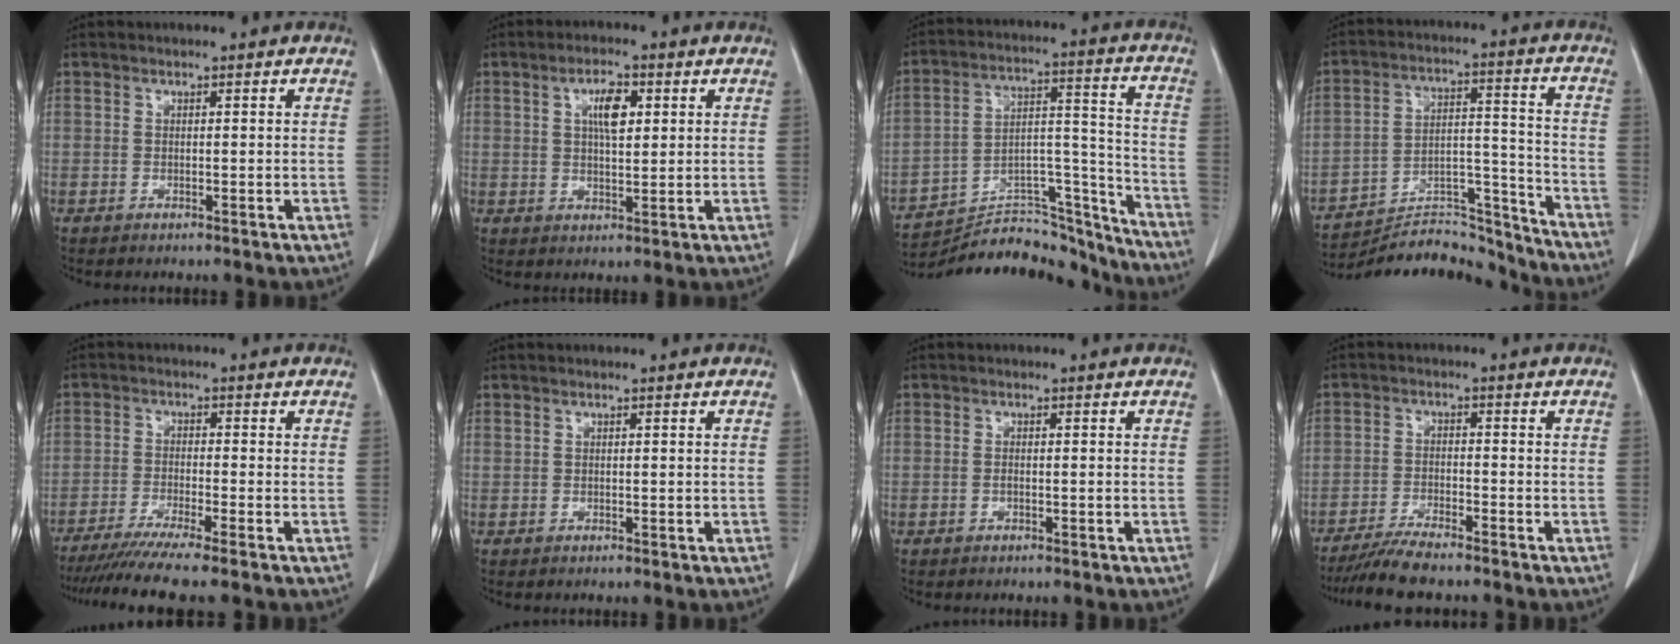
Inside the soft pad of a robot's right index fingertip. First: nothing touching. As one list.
[{"total": 5.1, "force": [1.6, 1.7, 4.5], "torque": [-0.080, 0.003, 0.028]}, {"total": 23.9, "force": [-22.6, 4.8, 5.8], "torque": [-0.093, 0.037, -0.340]}, {"total": 16.3, "force": [-16.0, 2.5, 1.6], "torque": [-0.024, 0.053, -0.246]}, {"total": 9.4, "force": [-7.9, -1.3, 4.9], "torque": [-0.063, -0.028, -0.126]}, {"total": 0.0}, {"total": 0.6, "force": [-0.2, 0.1, 0.6], "torque": [-0.010, 0.002, 0.001]}, {"total": 6.5, "force": [-5.6, 0.4, 3.2], "torque": [-0.054, -0.019, -0.101]}]